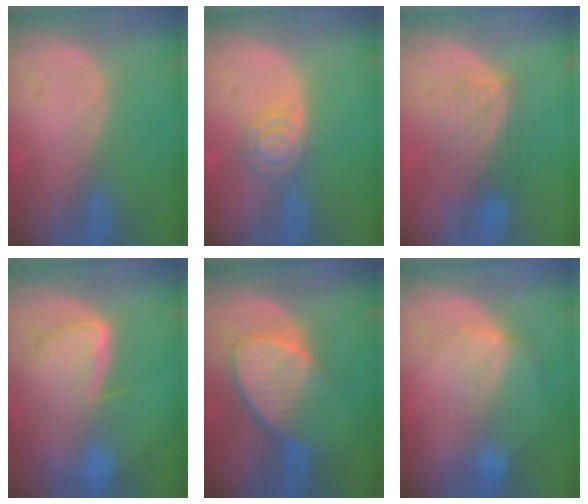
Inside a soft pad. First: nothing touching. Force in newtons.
{"total": 5.5, "press": 4.8, "slide": 2.6}
{"total": 6.3, "press": 6.3, "slide": 0.5}
{"total": 9.8, "press": 8.2, "slide": 5.3}
{"total": 8.9, "press": 8.0, "slide": 3.9}
{"total": 7.2, "press": 6.7, "slide": 2.6}